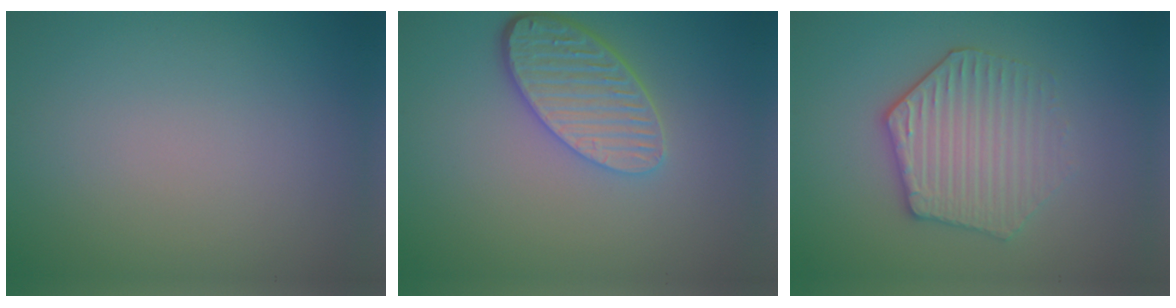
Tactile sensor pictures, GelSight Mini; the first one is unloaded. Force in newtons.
{"total": 5.0, "press": 3.9, "slide": 3.2}
{"total": 4.2, "press": 3.9, "slide": 1.5}